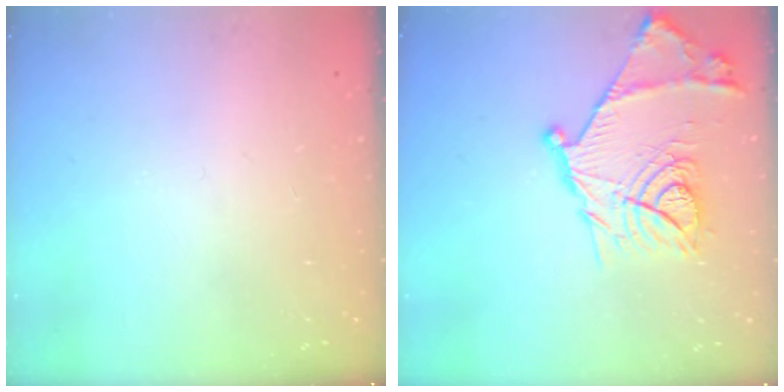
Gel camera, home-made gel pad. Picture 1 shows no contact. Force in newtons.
{"total": 19.7, "press": 19.7, "slide": 1.1}